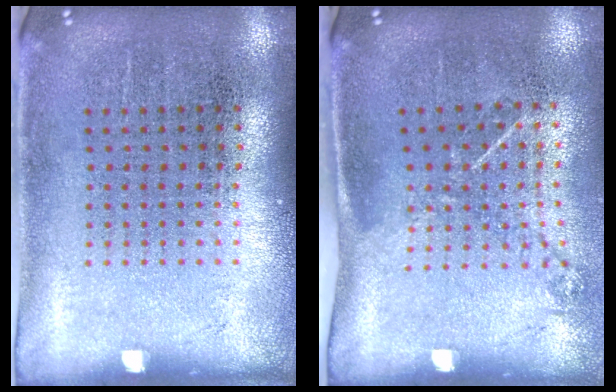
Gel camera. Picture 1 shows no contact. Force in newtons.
{"total": 1.2, "press": 0.8, "slide": 0.8}